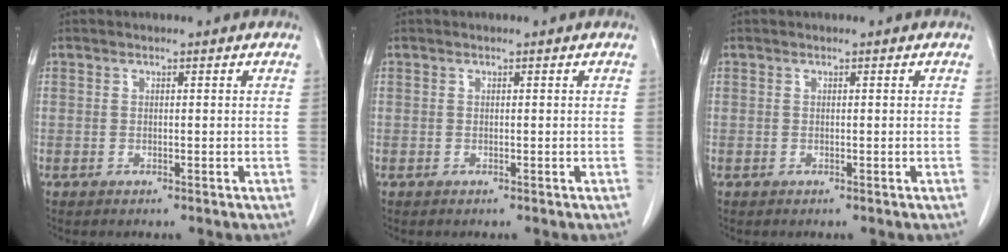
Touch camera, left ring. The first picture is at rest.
{"total": 0.0}
{"total": 0.0}